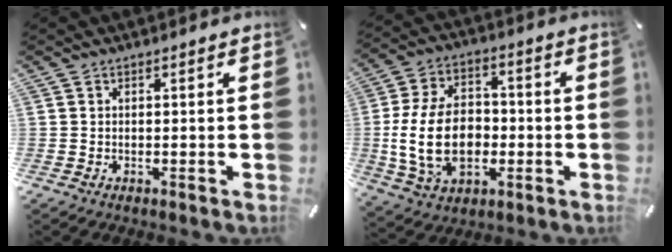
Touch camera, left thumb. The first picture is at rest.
{"total": 17.3, "force": [-2.0, 12.1, 12.3], "torque": [-0.264, 0.008, -0.034]}